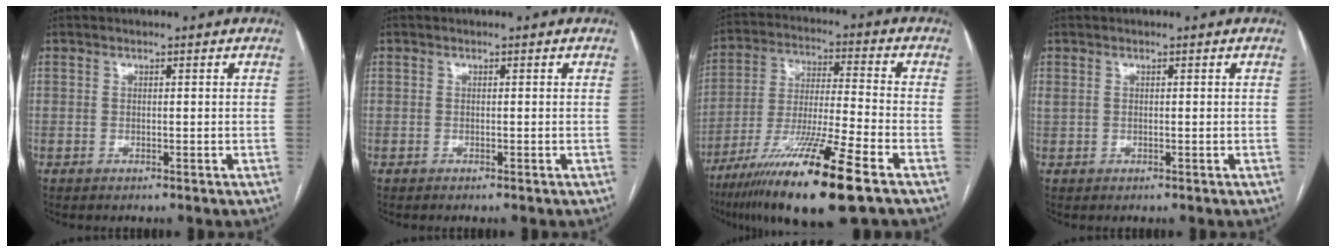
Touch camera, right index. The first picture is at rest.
{"total": 0.0}
{"total": 18.1, "force": [-10.9, 0.3, 14.4], "torque": [-0.267, -0.047, -0.193]}
{"total": 0.8, "force": [0.5, 0.5, 0.5], "torque": [-0.020, 0.013, 0.014]}